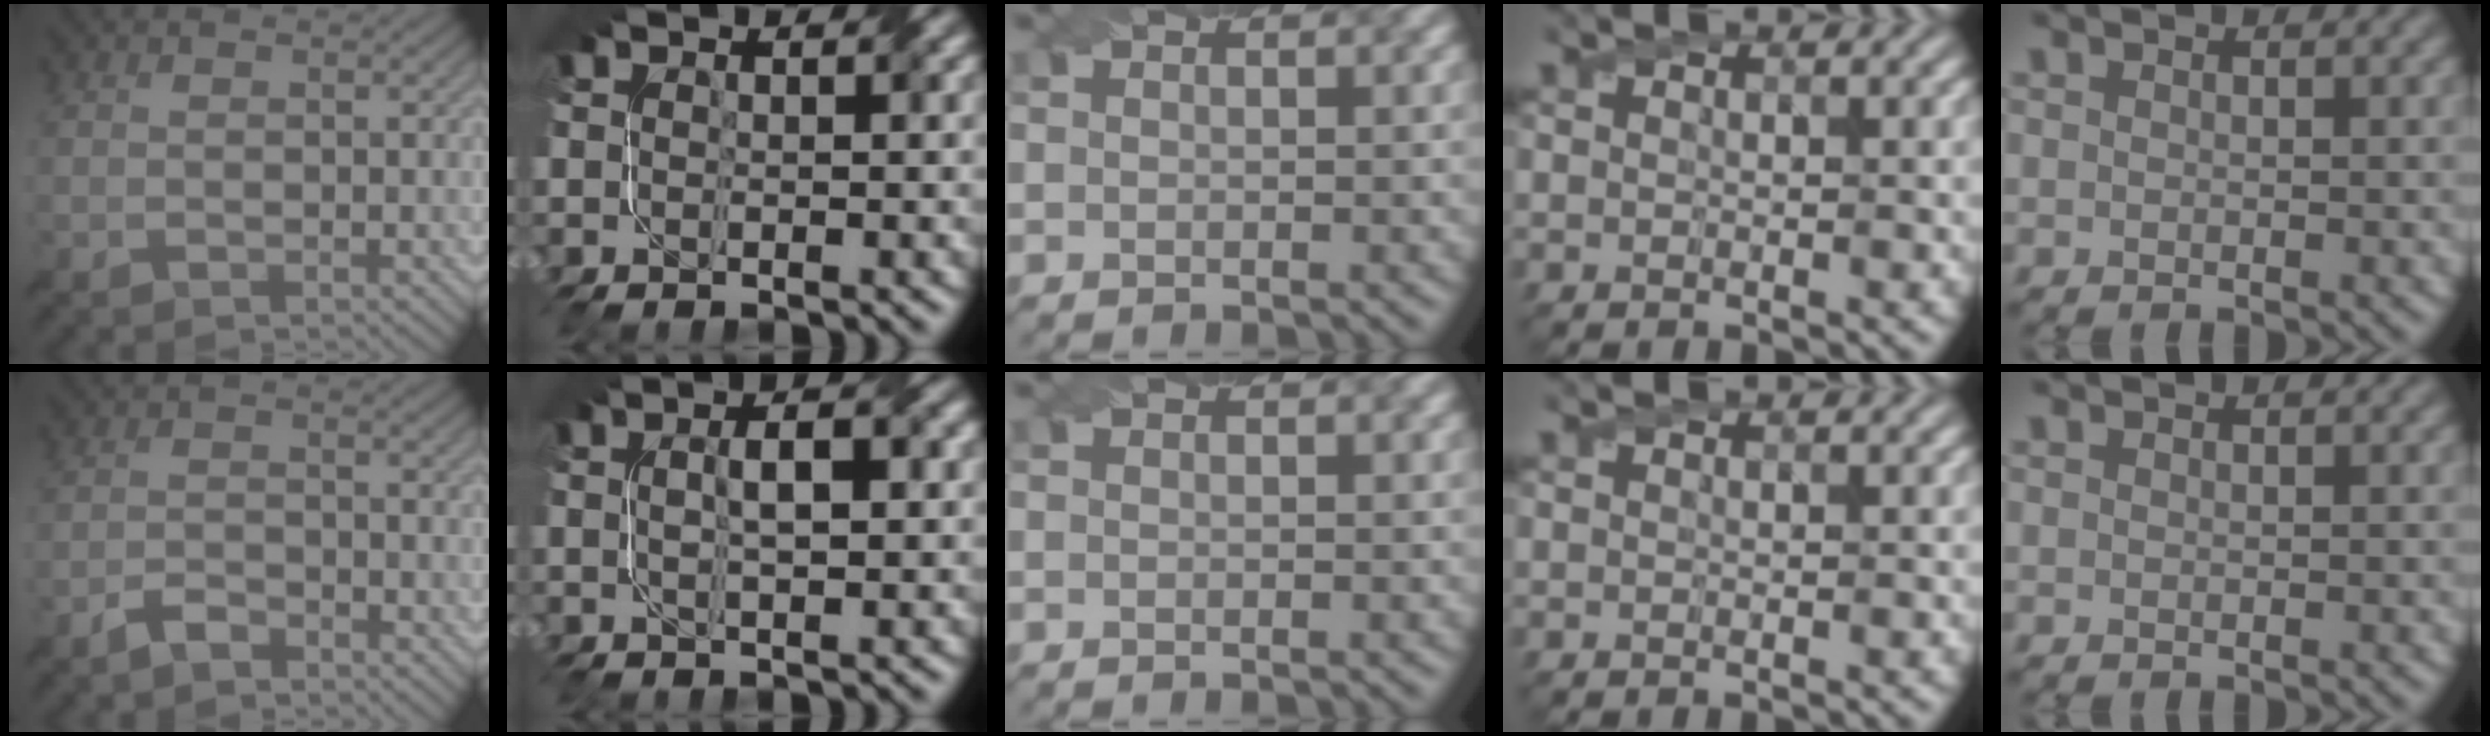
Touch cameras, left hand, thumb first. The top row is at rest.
{"thumb": {"total": 2.4, "force": [-2.0, 0.8, 1.0], "torque": [-0.018, 0.003, -0.045]}, "index": {"total": 2.4, "force": [0.3, 0.1, 2.4], "torque": [-0.046, 0.010, 0.007]}}